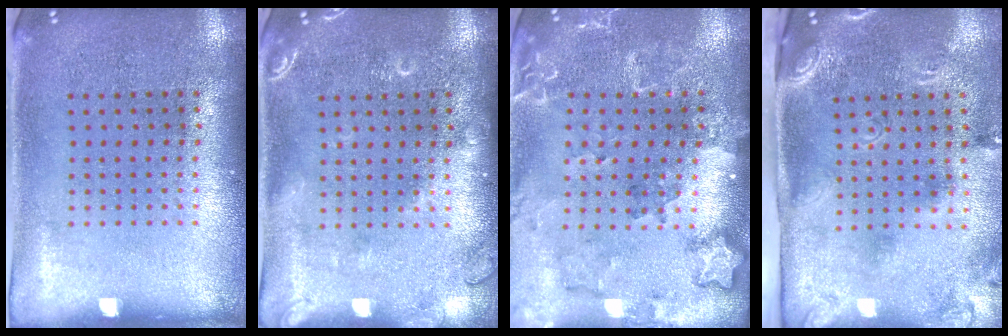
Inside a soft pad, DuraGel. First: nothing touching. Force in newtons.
{"total": 2.0, "press": 2.0, "slide": 0.3}
{"total": 1.8, "press": 1.7, "slide": 0.4}
{"total": 2.8, "press": 1.9, "slide": 2.0}